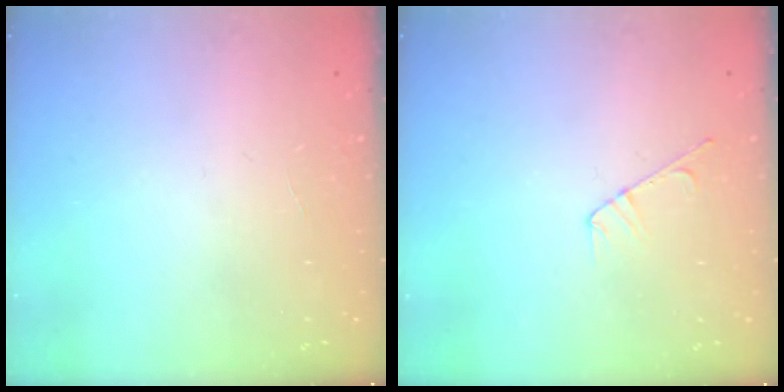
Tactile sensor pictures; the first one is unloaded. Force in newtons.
{"total": 4.8, "press": 4.7, "slide": 0.6}